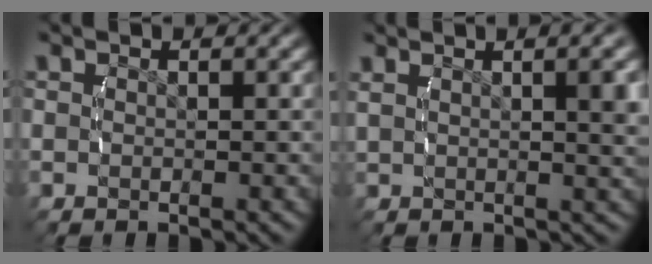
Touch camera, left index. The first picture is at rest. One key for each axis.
{"total": 5.7, "fx": 2.7, "fy": 1.7, "fz": 4.8, "tx": -0.044, "ty": 0.027, "tz": 0.038}